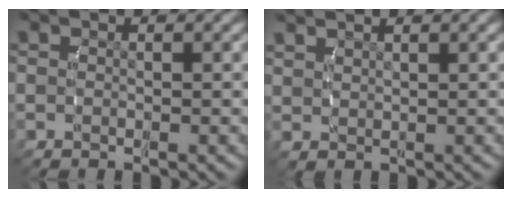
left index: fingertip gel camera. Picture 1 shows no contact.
{"total": 1.8, "force": [1.6, -0.8, 0.2], "torque": [0.001, 0.004, 0.038]}